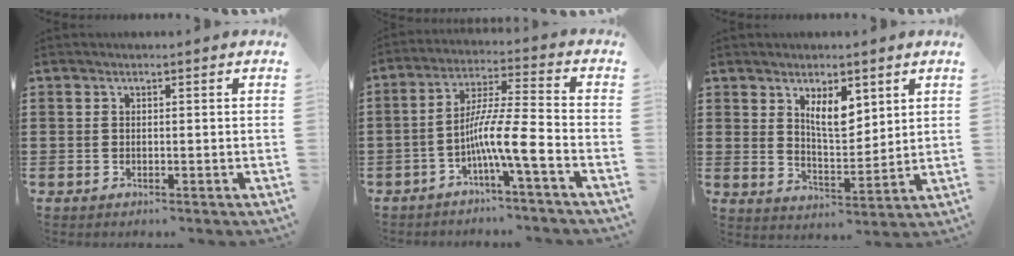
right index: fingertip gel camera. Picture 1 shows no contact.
{"total": 9.6, "force": [-3.9, 0.4, 8.8], "torque": [-0.163, -0.009, -0.073]}
{"total": 6.4, "force": [3.4, 2.4, 4.8], "torque": [-0.085, -0.008, 0.056]}